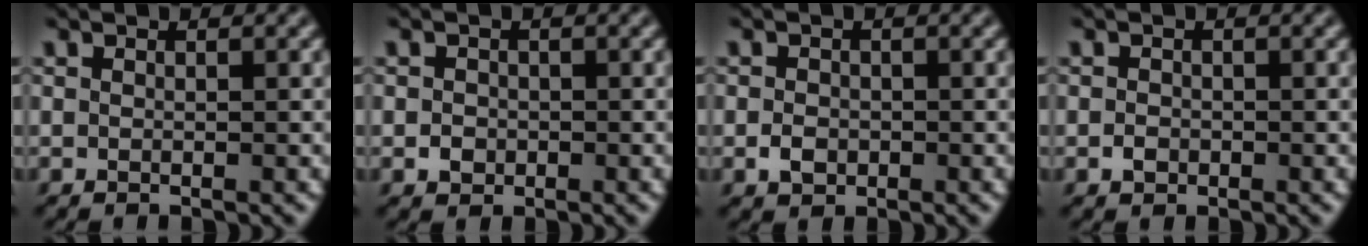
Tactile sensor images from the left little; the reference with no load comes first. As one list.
[{"total": 1.2, "force": [-0.3, 1.1, 0.4], "torque": [-0.004, -0.005, -0.009]}, {"total": 1.6, "force": [-0.5, 1.2, 0.8], "torque": [-0.014, -0.003, -0.013]}, {"total": 0.9, "force": [-0.4, 0.7, 0.4], "torque": [-0.006, -0.003, -0.010]}]